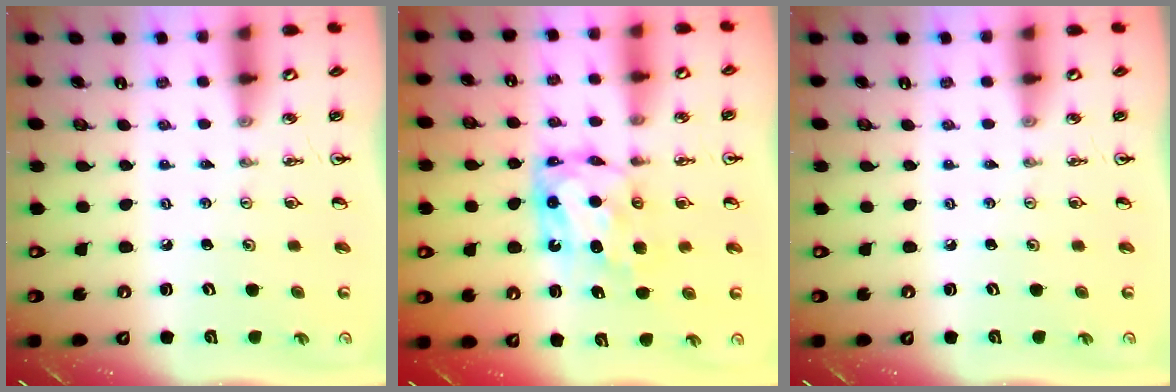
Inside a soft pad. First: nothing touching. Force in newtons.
{"total": 7.7, "press": 7.7, "slide": 0.8}
{"total": 0.0}